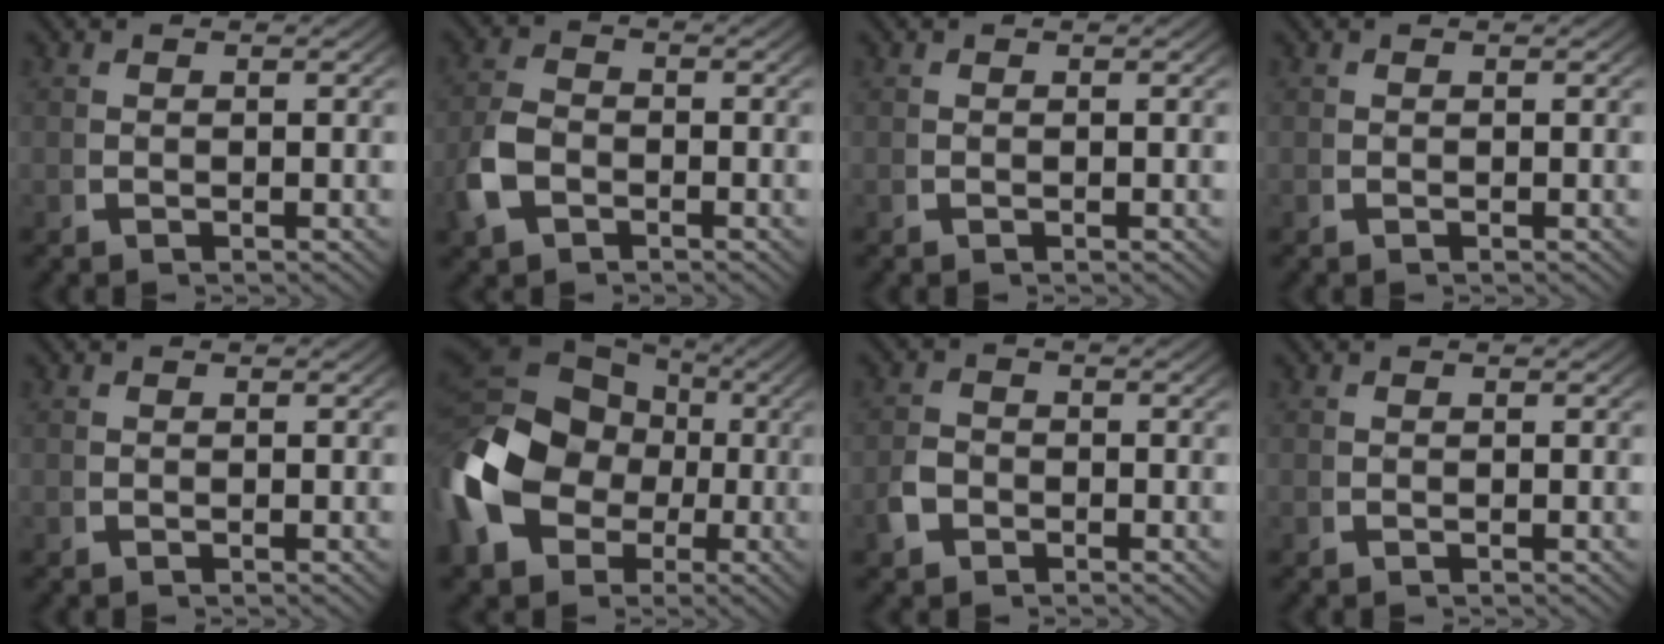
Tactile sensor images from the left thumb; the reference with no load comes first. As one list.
[{"total": 4.0, "force": [-1.4, 2.9, 2.4], "torque": [-0.072, -0.009, -0.023]}, {"total": 0.0}, {"total": 0.0}, {"total": 0.0}, {"total": 13.4, "force": [-0.1, 10.5, 8.3], "torque": [-0.214, -0.038, 0.020]}, {"total": 2.1, "force": [-1.1, 1.7, 0.8], "torque": [-0.026, -0.008, -0.019]}, {"total": 0.0}]